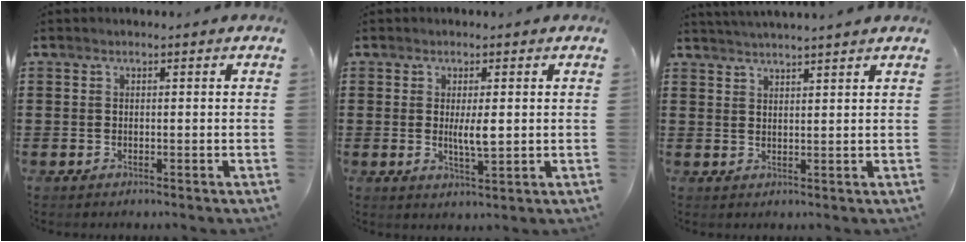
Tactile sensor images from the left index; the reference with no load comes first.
{"total": 4.0, "force": [0.3, 0.9, 3.9], "torque": [-0.063, -0.005, 0.003]}
{"total": 2.4, "force": [2.3, -0.6, 0.2], "torque": [-0.007, -0.006, 0.044]}